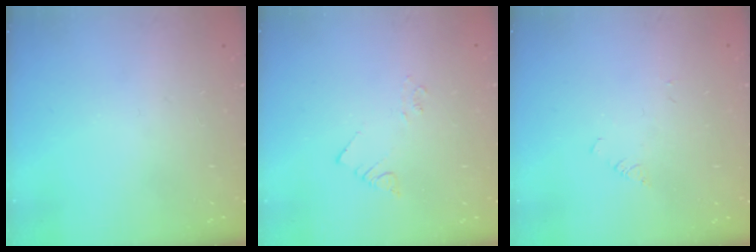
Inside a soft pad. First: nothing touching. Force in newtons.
{"total": 2.1, "press": 2.1, "slide": 0.3}
{"total": 1.0, "press": 0.9, "slide": 0.2}